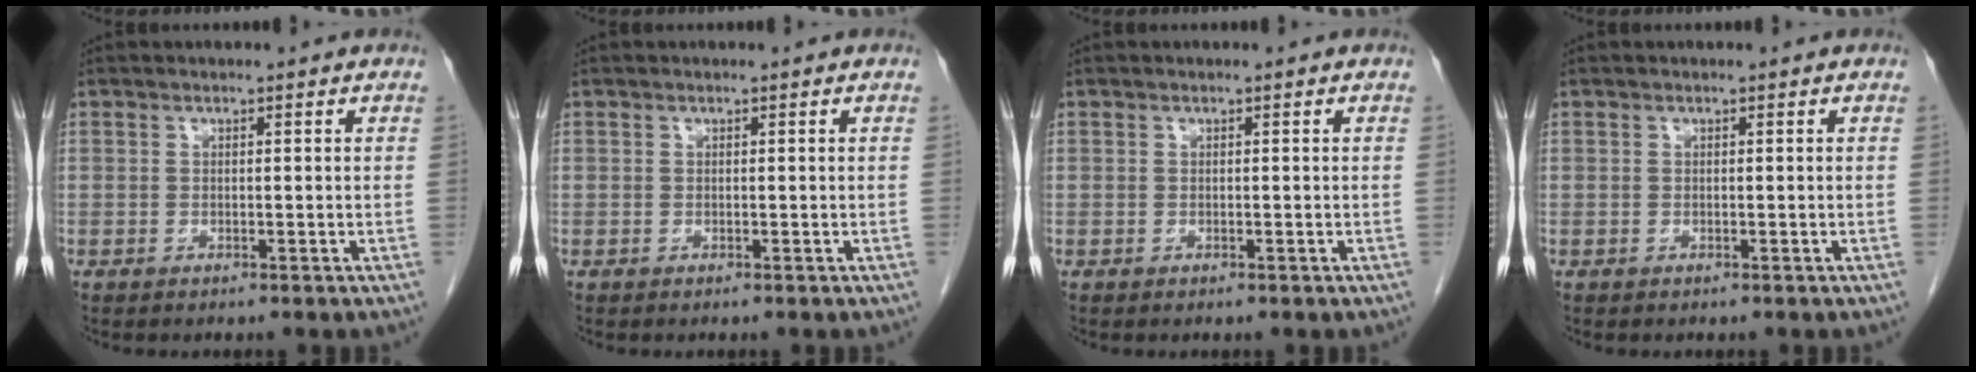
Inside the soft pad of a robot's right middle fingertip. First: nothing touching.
{"total": 0.0}
{"total": 0.0}
{"total": 0.0}